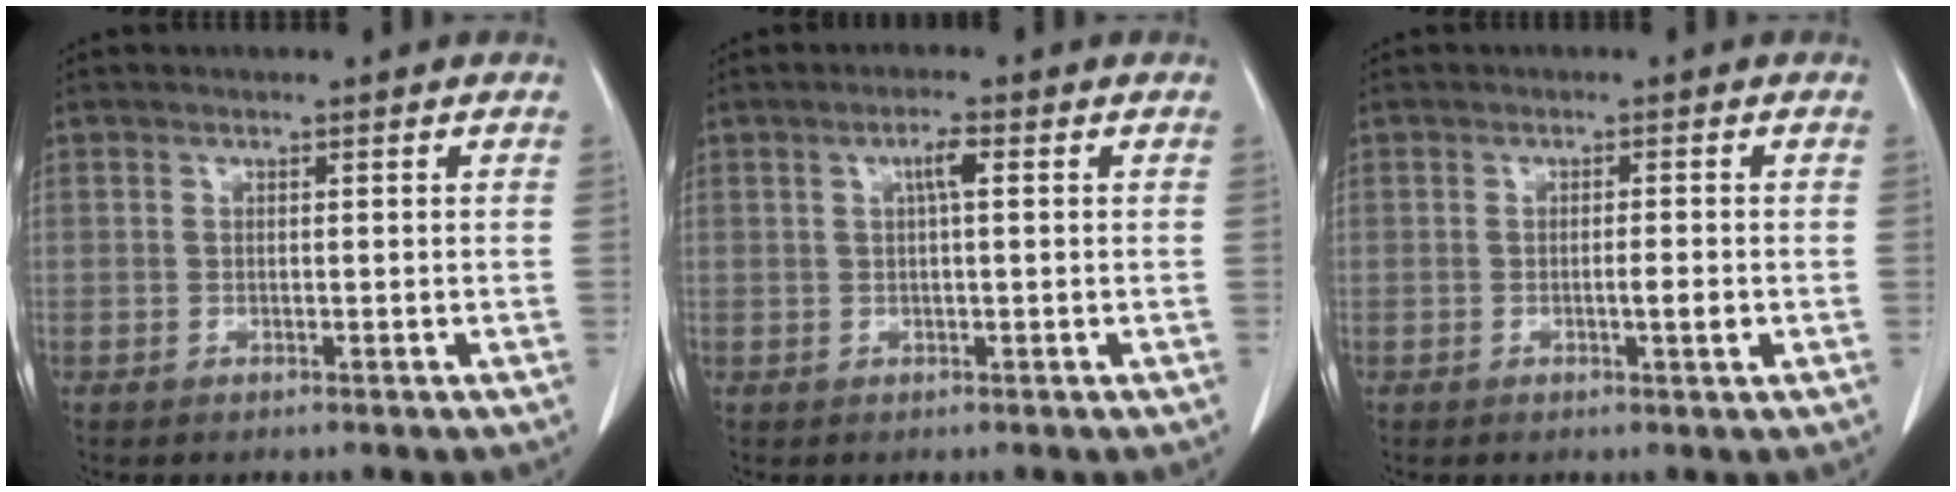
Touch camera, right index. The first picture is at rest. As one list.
[{"total": 2.5, "force": [0.6, 0.2, 2.4], "torque": [-0.042, 0.004, 0.010]}, {"total": 2.1, "force": [-0.5, 0.1, 2.1], "torque": [-0.030, 0.000, -0.006]}]